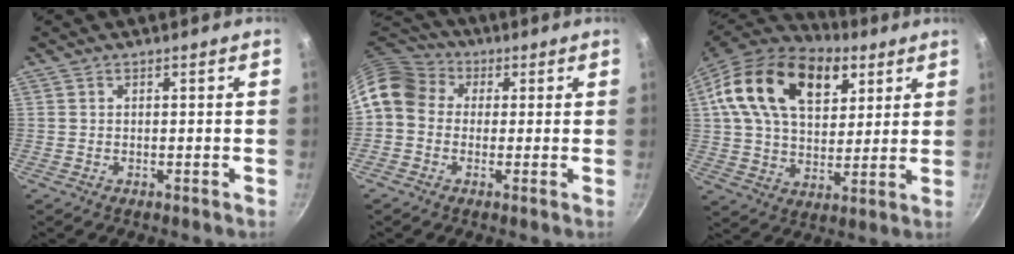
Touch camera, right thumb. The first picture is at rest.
{"total": 10.6, "force": [1.6, 8.9, 5.5], "torque": [-0.081, 0.026, 0.006]}
{"total": 21.9, "force": [9.9, 13.2, 14.4], "torque": [-0.216, -0.018, 0.163]}